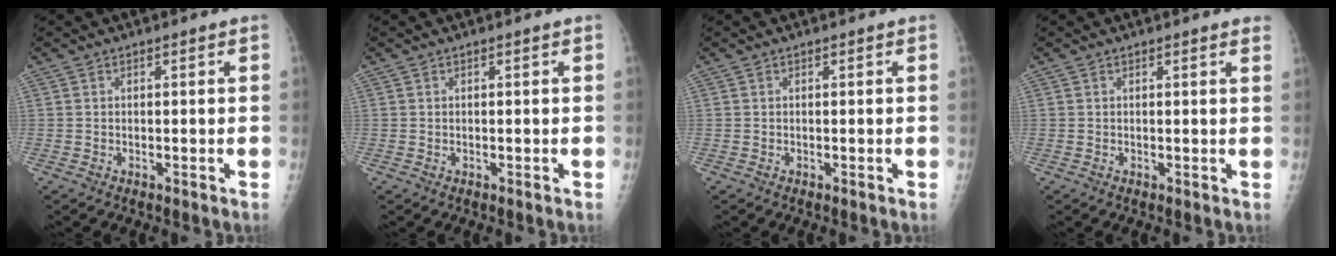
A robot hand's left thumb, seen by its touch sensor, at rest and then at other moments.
{"total": 0.0}
{"total": 0.0}
{"total": 1.9, "force": [1.7, 0.1, 0.7], "torque": [-0.009, -0.004, 0.011]}